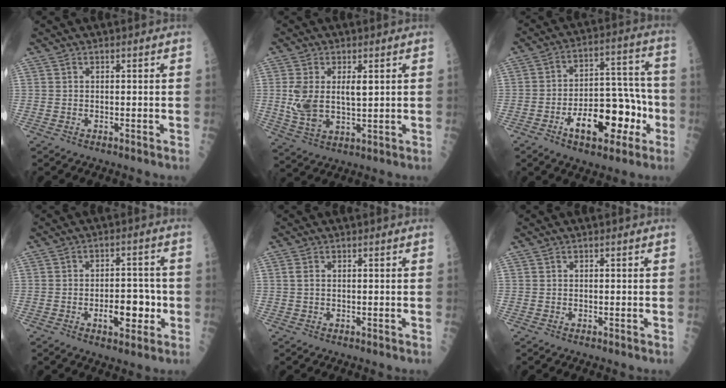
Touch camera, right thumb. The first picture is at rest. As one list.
[{"total": 9.0, "force": [1.4, 4.9, 7.5], "torque": [-0.148, -0.009, 0.036]}, {"total": 16.9, "force": [-6.2, 8.6, 13.1], "torque": [-0.163, 0.055, -0.090]}, {"total": 8.1, "force": [-2.0, 4.1, 6.7], "torque": [-0.076, 0.016, -0.026]}, {"total": 1.2, "force": [0.2, 0.7, 1.0], "torque": [-0.020, 0.001, 0.003]}, {"total": 0.0}]